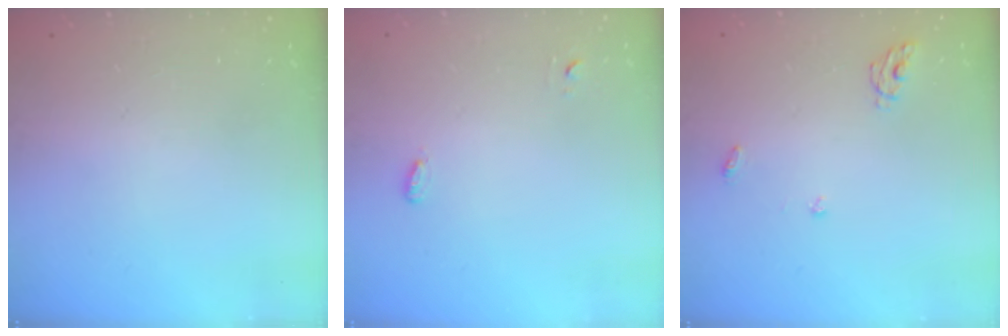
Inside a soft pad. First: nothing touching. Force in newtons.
{"total": 2.8, "press": 2.7, "slide": 0.6}
{"total": 4.9, "press": 4.9, "slide": 0.4}